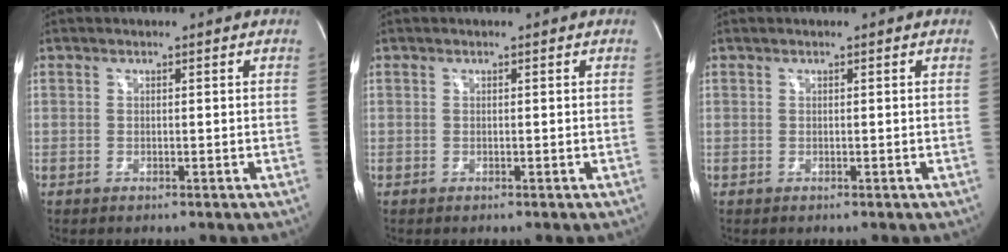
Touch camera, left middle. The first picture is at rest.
{"total": 0.0}
{"total": 0.0}